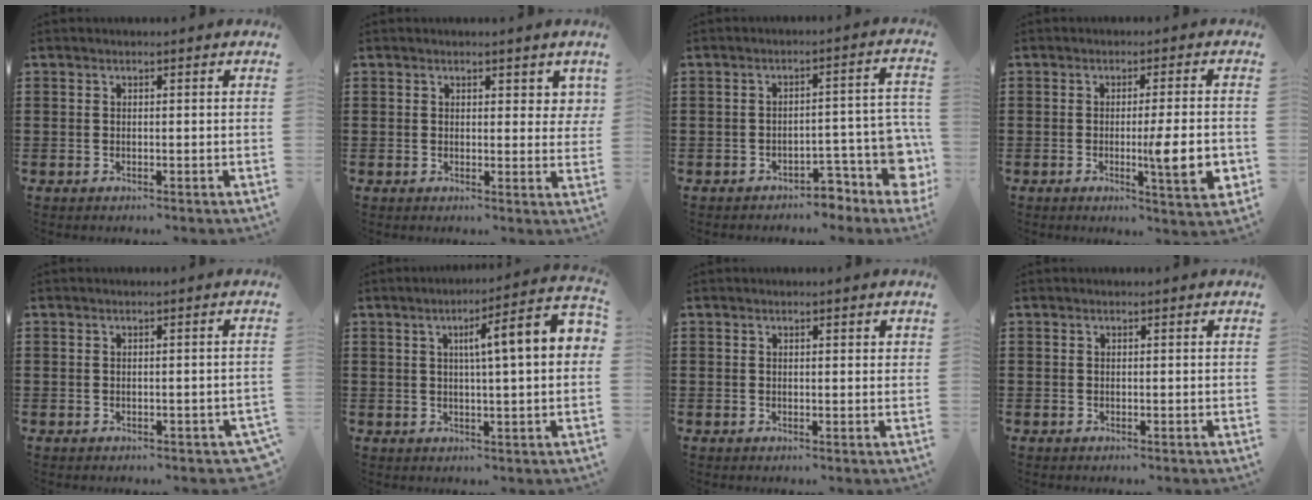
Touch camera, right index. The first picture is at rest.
{"total": 2.2, "force": [1.5, 1.4, 0.9], "torque": [0.001, 0.001, 0.023]}
{"total": 7.0, "force": [-4.8, 2.4, 4.6], "torque": [-0.065, 0.006, -0.085]}
{"total": 8.2, "force": [-1.4, 0.9, 8.0], "torque": [-0.114, -0.017, -0.021]}
{"total": 0.8, "force": [-0.2, 0.3, 0.7], "torque": [-0.015, 0.000, -0.005]}
{"total": 8.1, "force": [1.6, 0.7, 7.9], "torque": [-0.127, -0.010, 0.014]}
{"total": 0.6, "force": [0.3, 0.3, 0.4], "torque": [-0.008, 0.004, 0.006]}
{"total": 0.0}